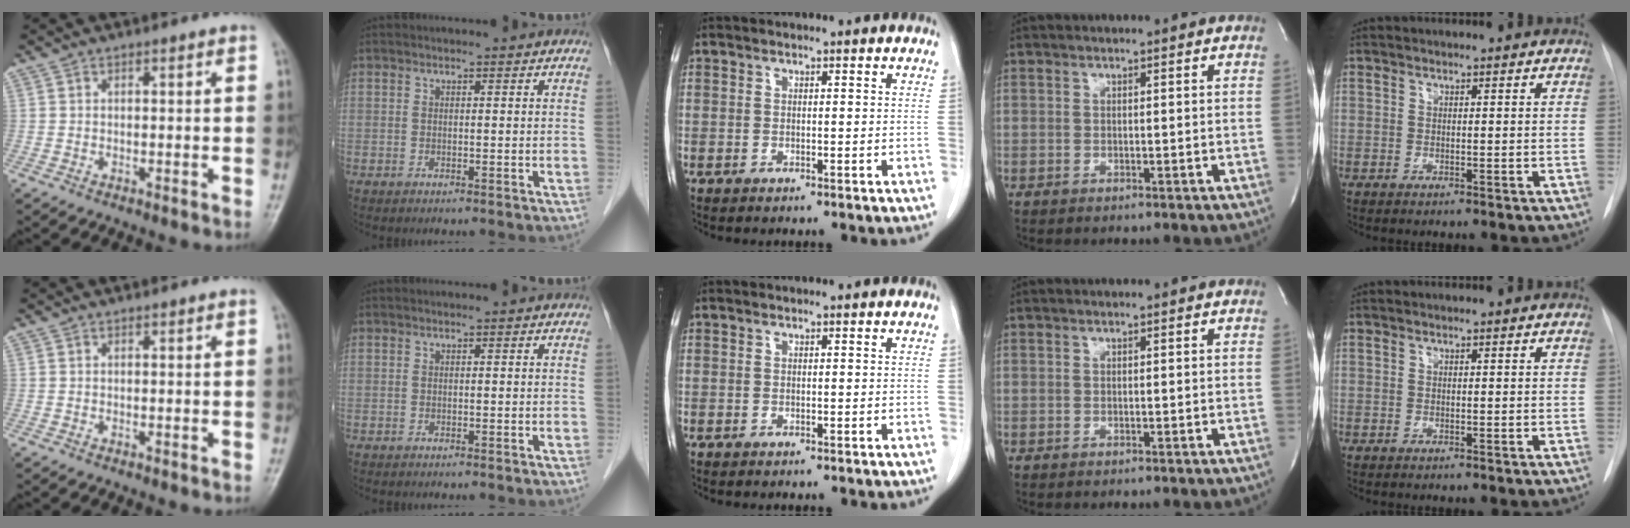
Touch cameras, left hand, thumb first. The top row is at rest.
{}